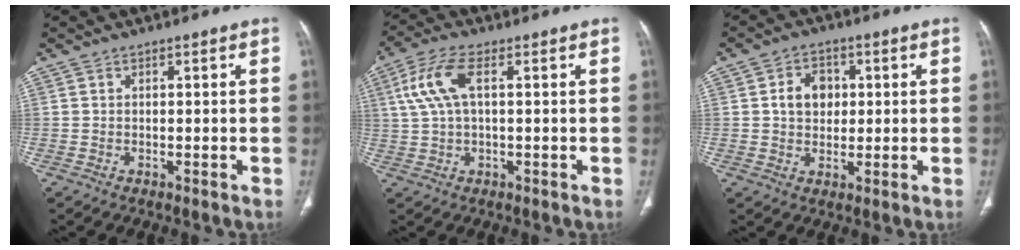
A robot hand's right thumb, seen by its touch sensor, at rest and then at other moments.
{"total": 7.9, "force": [2.0, 3.3, 6.9], "torque": [-0.167, 0.019, 0.041]}
{"total": 6.3, "force": [1.0, 5.0, 3.7], "torque": [-0.038, 0.003, 0.015]}